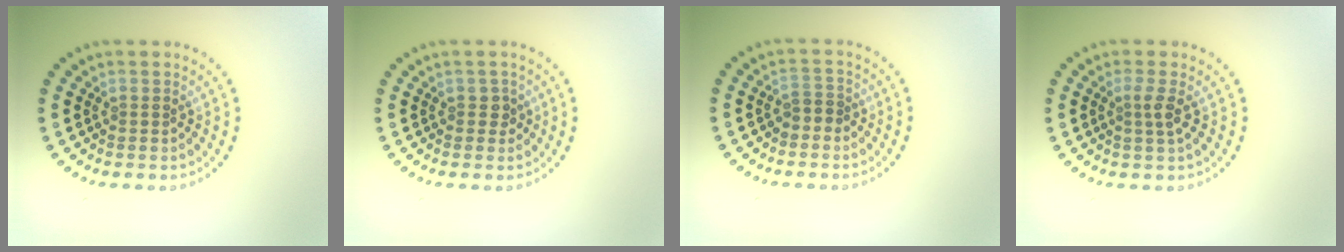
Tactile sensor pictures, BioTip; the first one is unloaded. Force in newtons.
{"total": 0.9, "press": 0.8, "slide": 0.4}
{"total": 1.2, "press": 0.9, "slide": 0.7}
{"total": 1.6, "press": 1.1, "slide": 1.2}